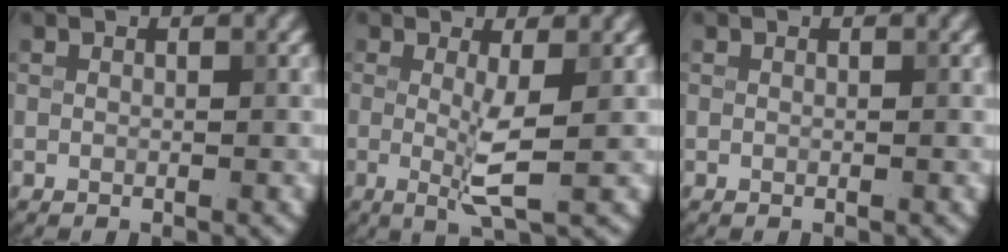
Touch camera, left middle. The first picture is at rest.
{"total": 3.3, "force": [-0.1, 0.4, 3.2], "torque": [-0.063, -0.011, -0.001]}
{"total": 0.0}